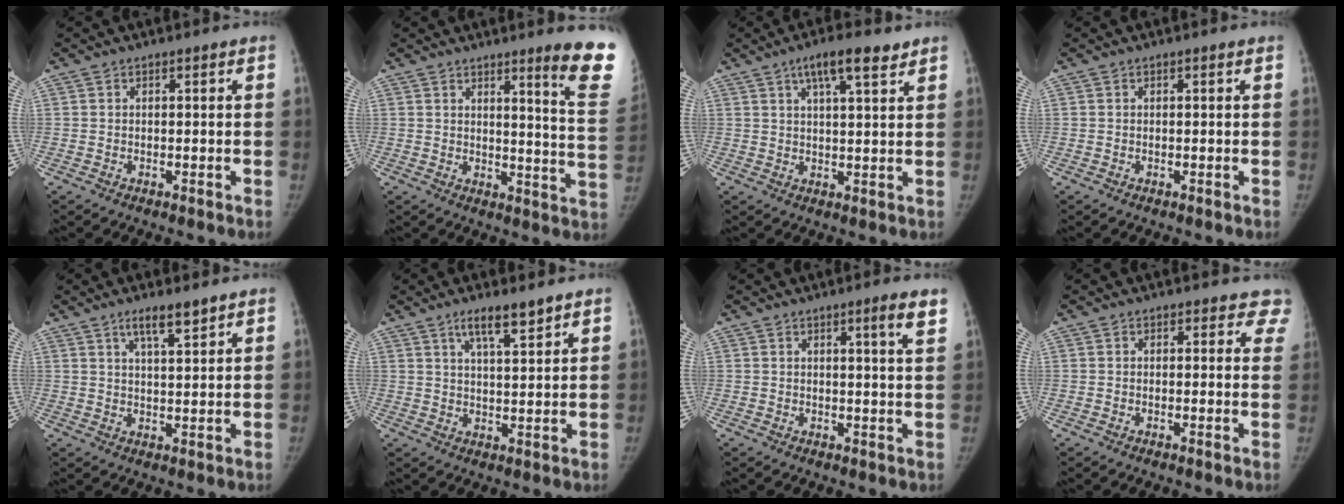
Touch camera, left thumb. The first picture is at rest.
{"total": 13.1, "force": [9.0, 0.4, 9.4], "torque": [-0.097, -0.076, 0.104]}
{"total": 7.5, "force": [4.7, 1.8, 5.6], "torque": [-0.081, -0.012, 0.075]}
{"total": 0.0}
{"total": 4.9, "force": [3.4, 0.8, 3.4], "torque": [-0.050, -0.021, 0.060]}
{"total": 6.1, "force": [4.2, 1.1, 4.2], "torque": [-0.063, -0.025, 0.074]}
{"total": 4.2, "force": [2.5, -0.2, 3.4], "torque": [-0.047, -0.018, 0.035]}
{"total": 4.4, "force": [3.8, 2.2, 0.2], "torque": [0.042, -0.014, 0.014]}